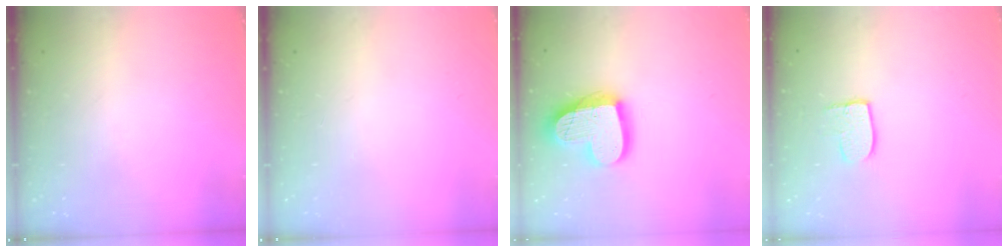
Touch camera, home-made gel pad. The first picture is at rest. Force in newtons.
{"total": 0.0}
{"total": 18.9, "press": 18.8, "slide": 1.7}
{"total": 6.9, "press": 6.9, "slide": 0.6}